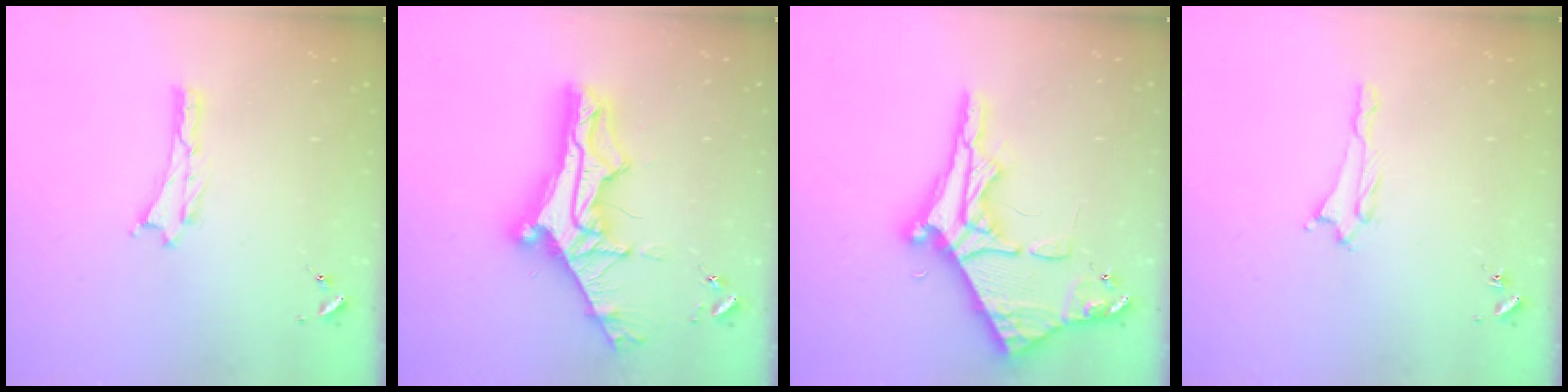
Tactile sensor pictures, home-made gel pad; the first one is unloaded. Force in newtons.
{"total": 13.2, "press": 13.1, "slide": 1.4}
{"total": 10.0, "press": 10.0, "slide": 0.8}
{"total": 1.3, "press": 1.3, "slide": 0.1}